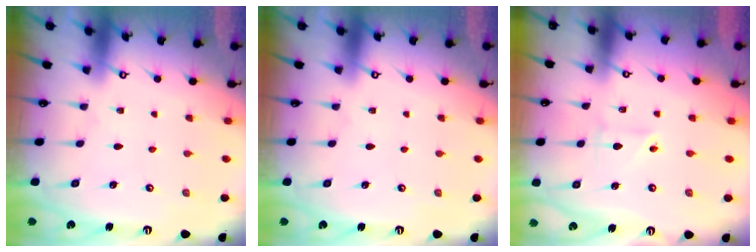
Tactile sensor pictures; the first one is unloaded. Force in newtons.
{"total": 0.0}
{"total": 2.6, "press": 2.6, "slide": 0.5}